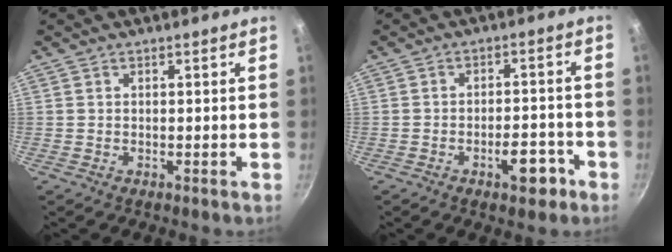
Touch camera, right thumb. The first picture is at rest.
{"total": 6.3, "force": [-3.3, 2.9, 4.6], "torque": [-0.039, 0.027, -0.043]}